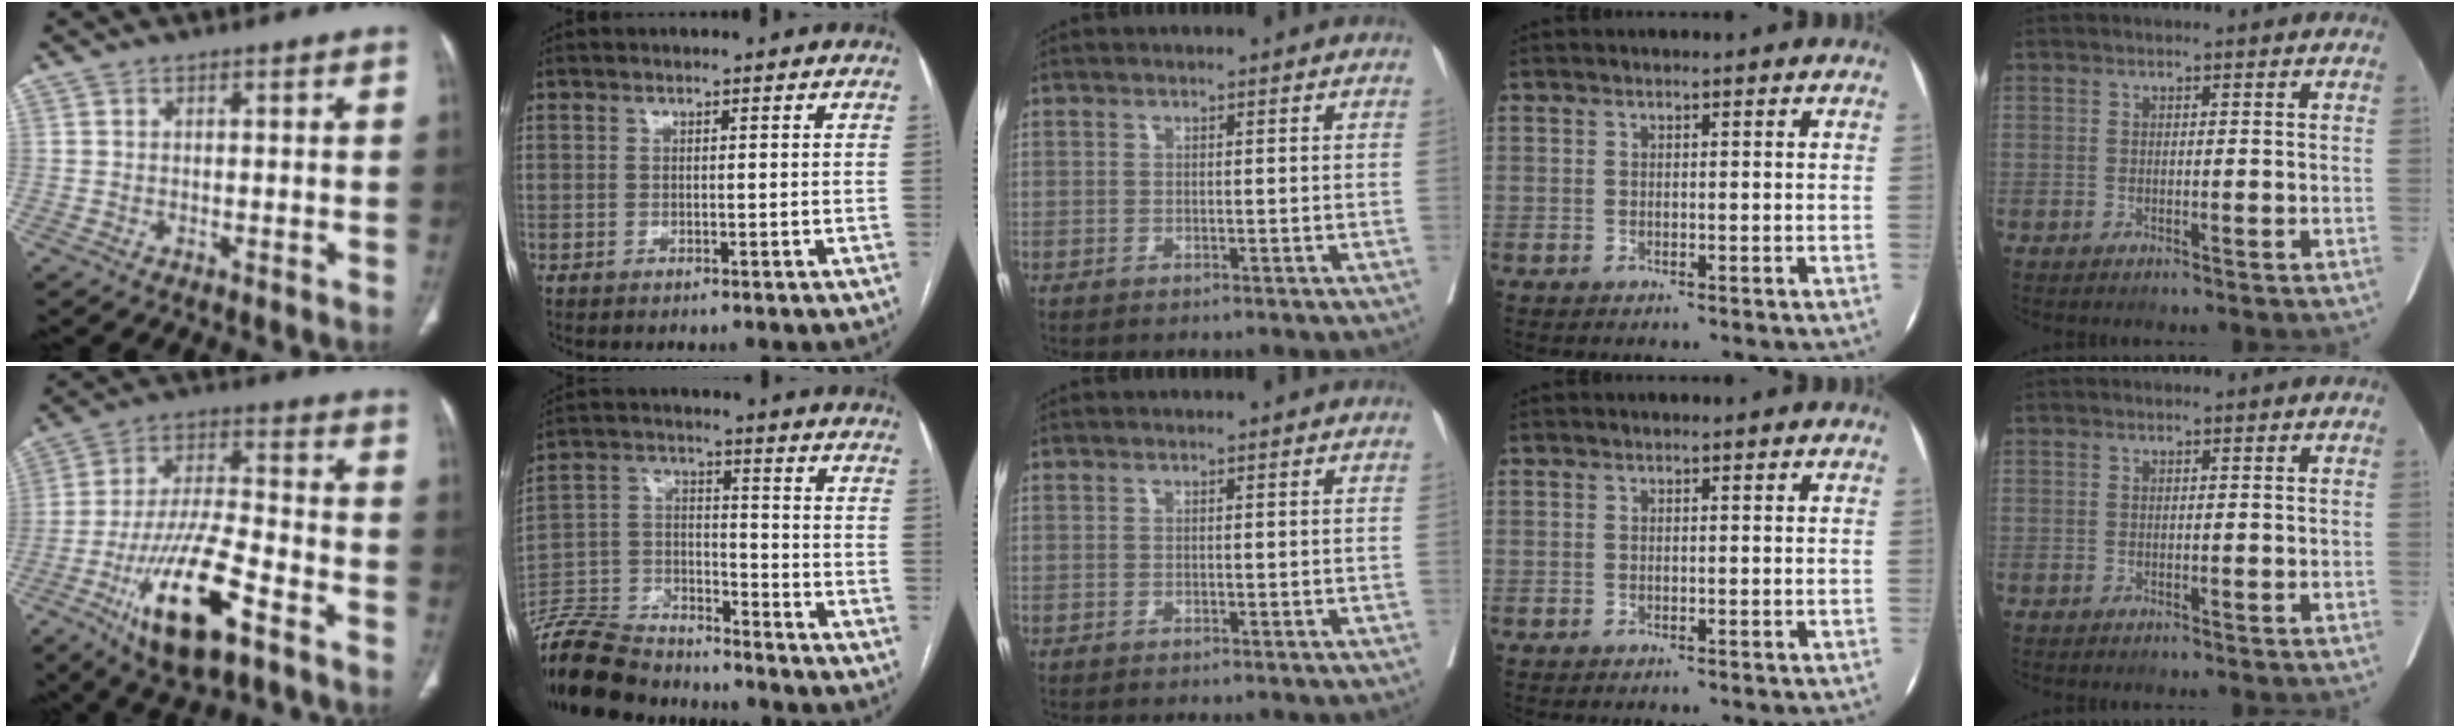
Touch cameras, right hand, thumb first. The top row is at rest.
{"thumb": {"total": 18.4, "force": [-9.1, 6.2, 14.8], "torque": [-0.267, 0.045, -0.151]}, "index": {"total": 15.2, "force": [-14.1, 4.1, 3.6], "torque": [-0.074, 0.017, -0.251]}}